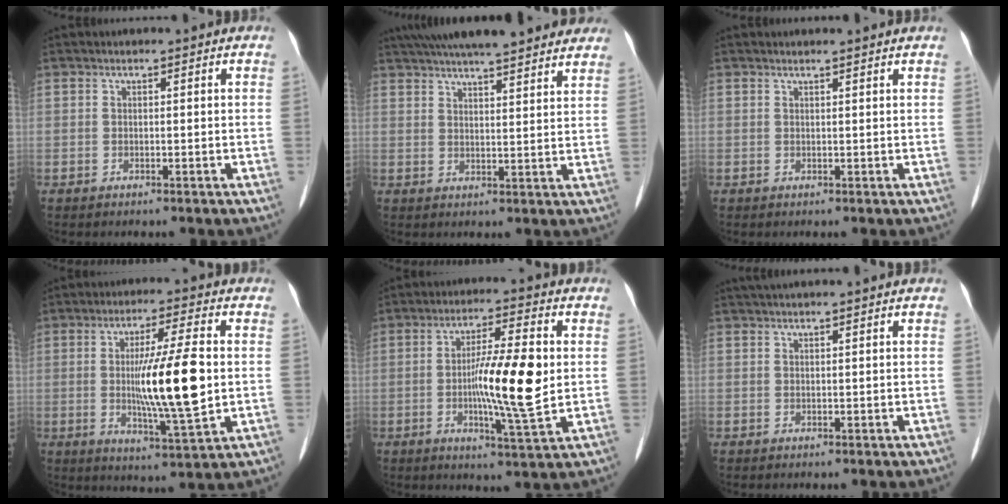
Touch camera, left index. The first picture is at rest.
{"total": 21.8, "force": [18.9, 3.4, 10.4], "torque": [-0.164, 0.046, 0.254]}
{"total": 2.1, "force": [2.0, -0.2, 0.6], "torque": [-0.014, 0.009, 0.026]}
{"total": 12.5, "force": [0.1, 0.7, 12.5], "torque": [-0.220, -0.014, 0.000]}
{"total": 10.9, "force": [-0.4, 0.0, 10.9], "torque": [-0.196, -0.009, -0.016]}
{"total": 2.6, "force": [2.1, -0.5, 1.4], "torque": [-0.019, 0.026, 0.043]}